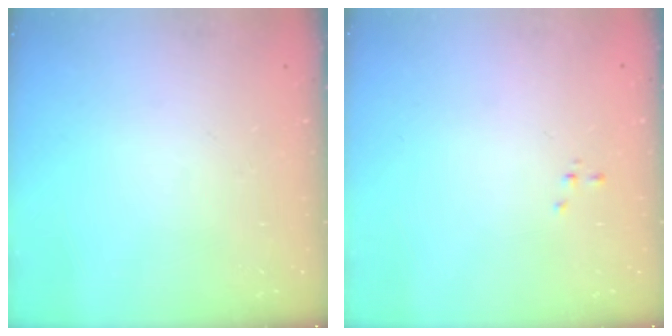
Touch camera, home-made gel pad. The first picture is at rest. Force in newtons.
{"total": 0.0}